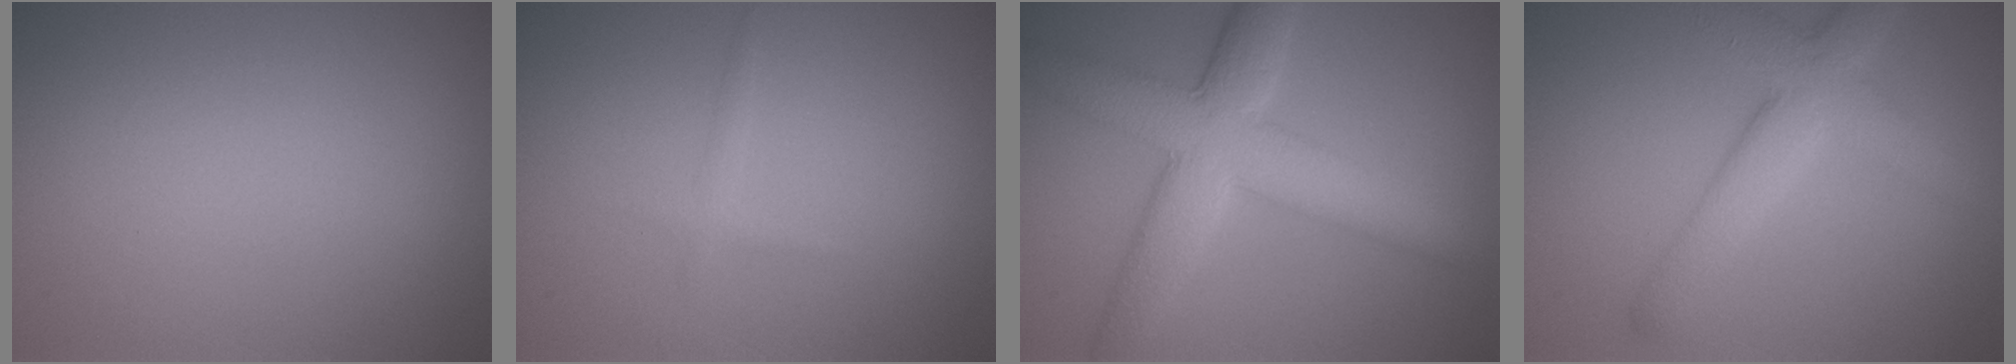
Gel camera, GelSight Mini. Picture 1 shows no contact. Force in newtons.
{"total": 0.8, "press": 0.8, "slide": 0.0}
{"total": 7.7, "press": 7.7, "slide": 0.1}
{"total": 5.3, "press": 5.3, "slide": 0.2}